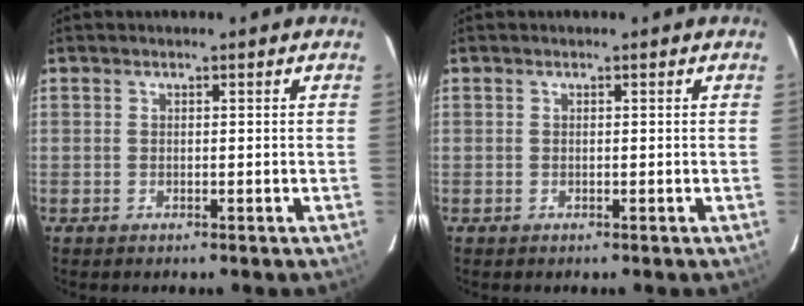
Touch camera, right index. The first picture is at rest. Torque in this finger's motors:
{"motor_torque": [-0.05, -0.05, 0.03, 0.01]}